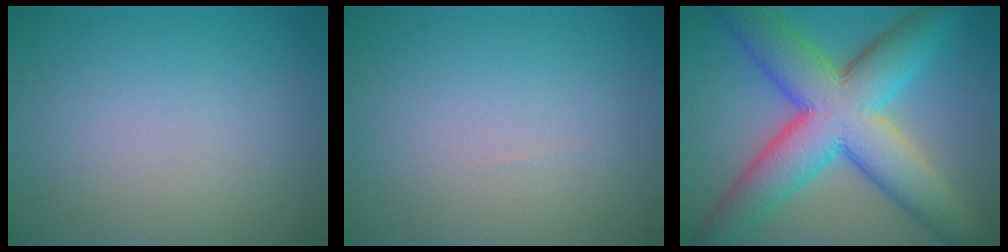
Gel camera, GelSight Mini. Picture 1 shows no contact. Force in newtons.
{"total": 0.0}
{"total": 11.9, "press": 11.9, "slide": 0.3}